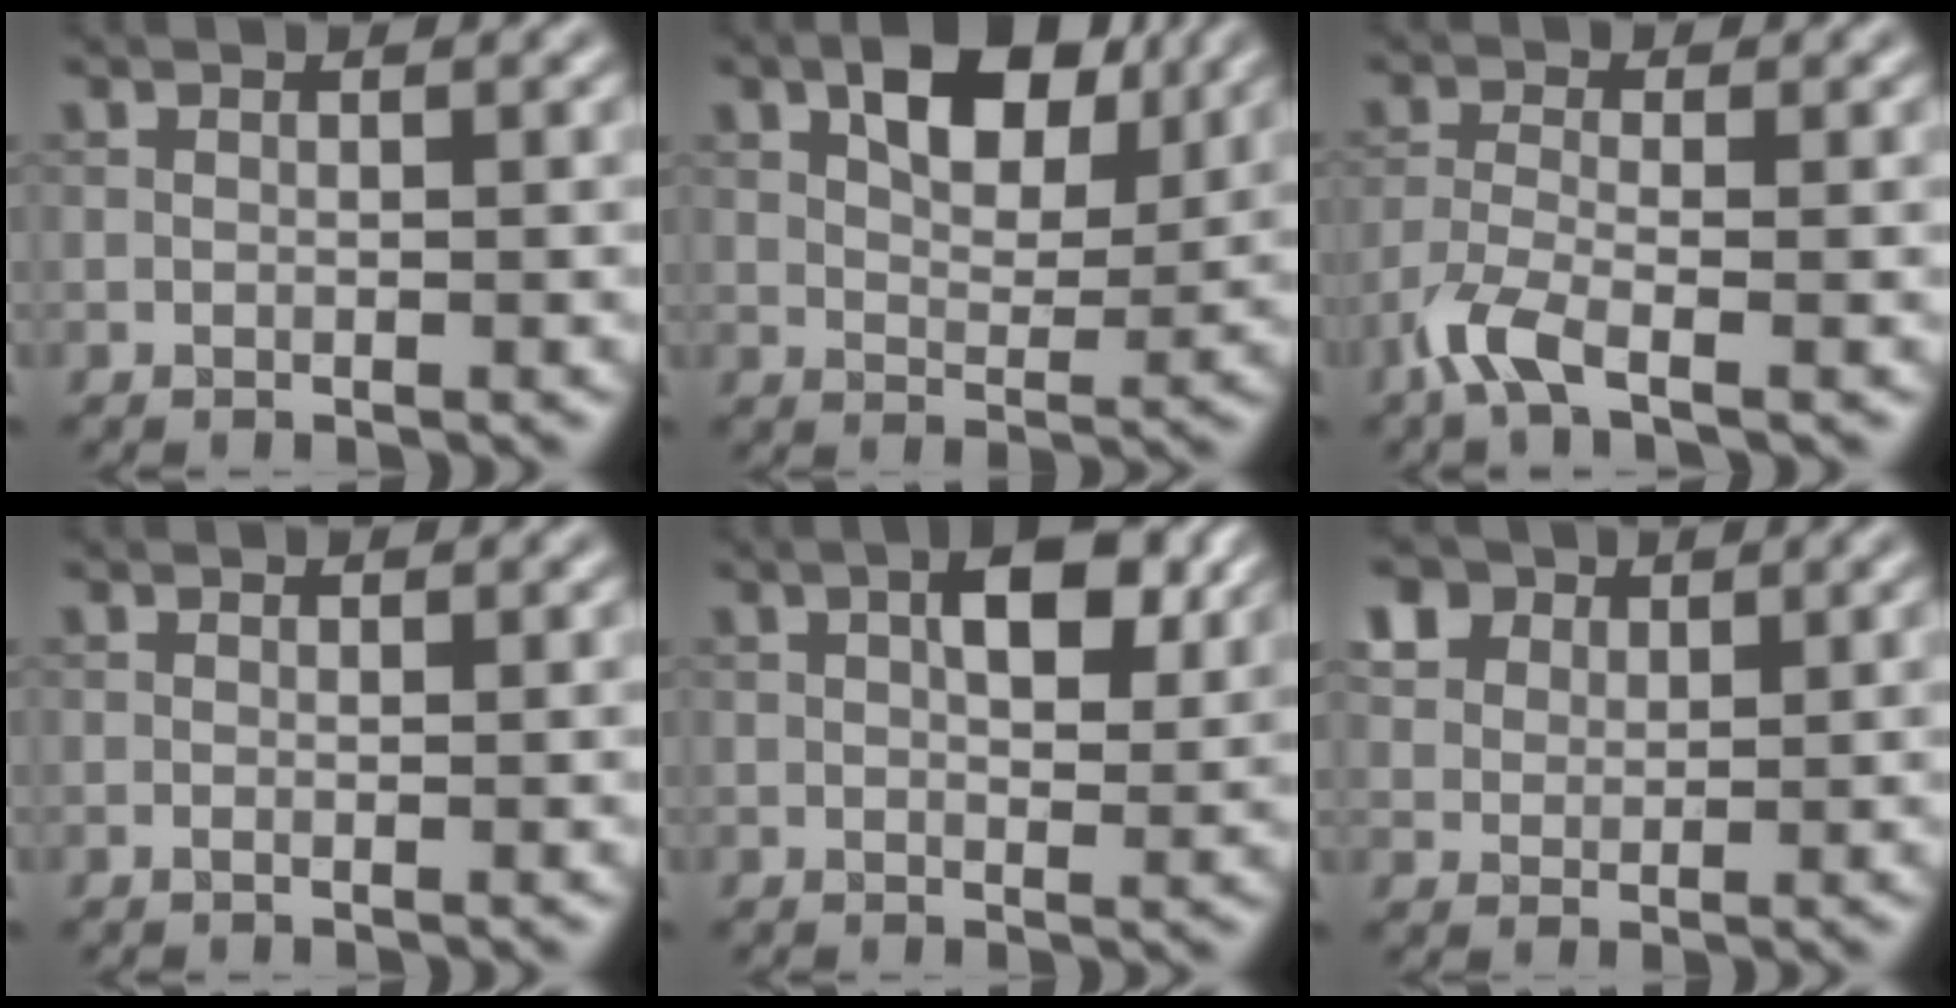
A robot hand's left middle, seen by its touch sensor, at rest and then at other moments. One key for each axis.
{"total": 6.6, "fx": 3.1, "fy": 3.5, "fz": 4.7, "tx": -0.071, "ty": 0.002, "tz": 0.045}
{"total": 3.4, "fx": -2.3, "fy": 0.9, "fz": 2.4, "tx": -0.061, "ty": -0.004, "tz": -0.060}
{"total": 0.0}
{"total": 4.6, "fx": 1.4, "fy": 2.3, "fz": 3.8, "tx": -0.057, "ty": 0.004, "tz": 0.020}
{"total": 6.1, "fx": 3.8, "fy": 4.0, "fz": 2.6, "tx": -0.086, "ty": 0.008, "tz": 0.069}